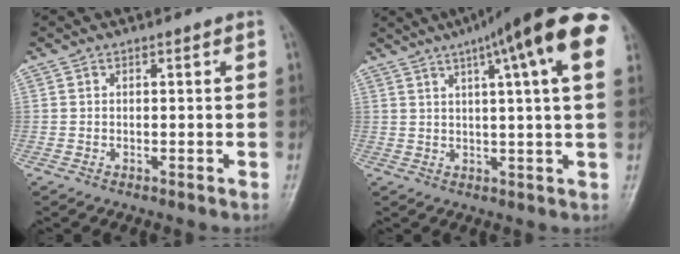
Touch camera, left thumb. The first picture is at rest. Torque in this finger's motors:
{"motor_torque": [1.34, -0.25, 2.03, -0.74, 0.32]}